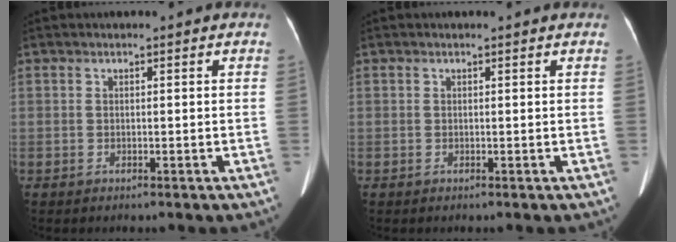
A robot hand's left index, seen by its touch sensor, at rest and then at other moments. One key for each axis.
{"total": 0.7, "fx": 0.6, "fy": 0.0, "fz": 0.2, "tx": -0.007, "ty": 0.002, "tz": 0.004}